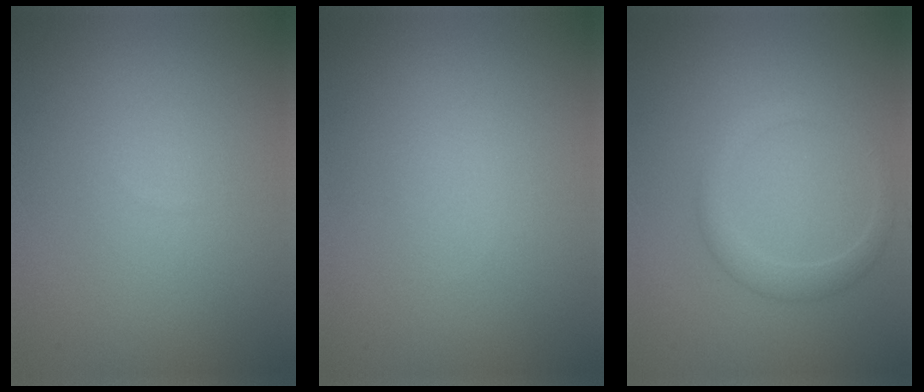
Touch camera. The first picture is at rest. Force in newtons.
{"total": 0.0}
{"total": 2.0, "press": 2.0, "slide": 0.1}